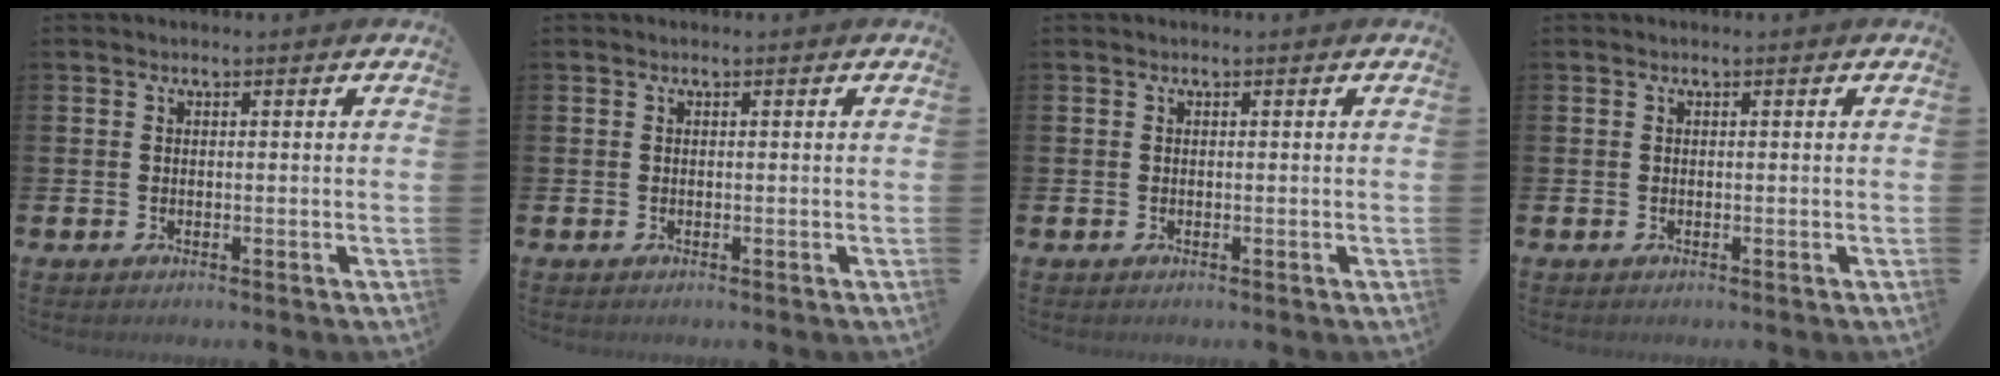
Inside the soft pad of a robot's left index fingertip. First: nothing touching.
{"total": 0.0}
{"total": 0.0}
{"total": 0.0}